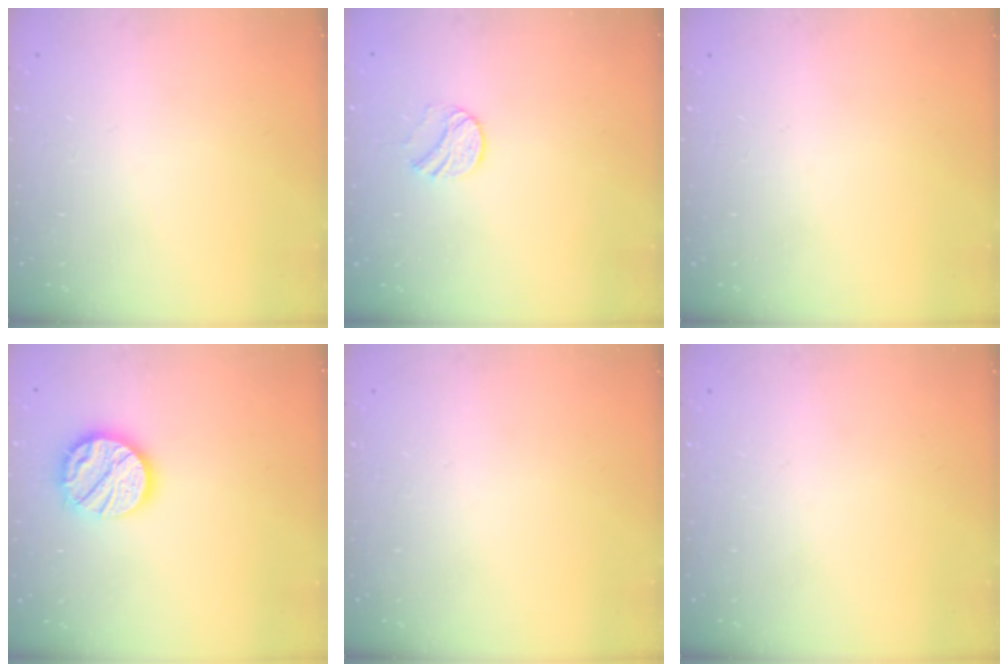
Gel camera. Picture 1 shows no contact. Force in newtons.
{"total": 7.0, "press": 7.0, "slide": 0.6}
{"total": 0.0}
{"total": 14.4, "press": 14.4, "slide": 1.1}
{"total": 0.0}
{"total": 0.0}